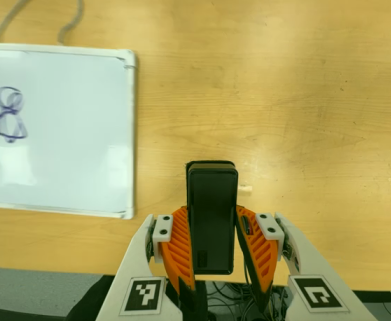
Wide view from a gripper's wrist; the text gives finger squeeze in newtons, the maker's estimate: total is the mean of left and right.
{"total": 3.3, "left": 1.8, "right": 4.8}